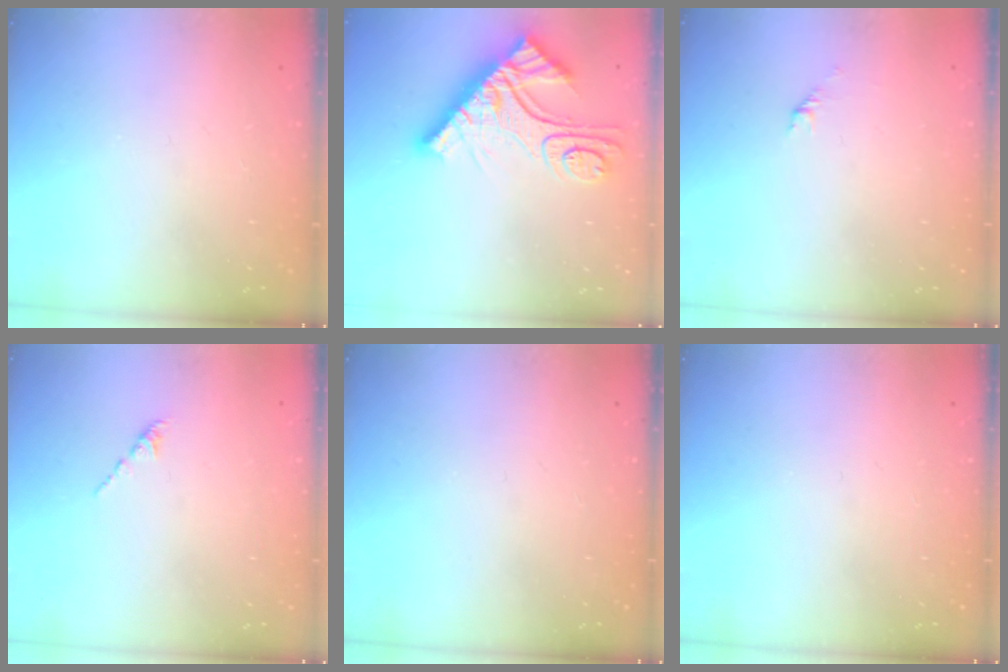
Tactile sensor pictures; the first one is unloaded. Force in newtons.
{"total": 17.4, "press": 17.3, "slide": 1.8}
{"total": 1.5, "press": 1.4, "slide": 0.5}
{"total": 1.6, "press": 1.5, "slide": 0.6}
{"total": 0.0}
{"total": 0.0}